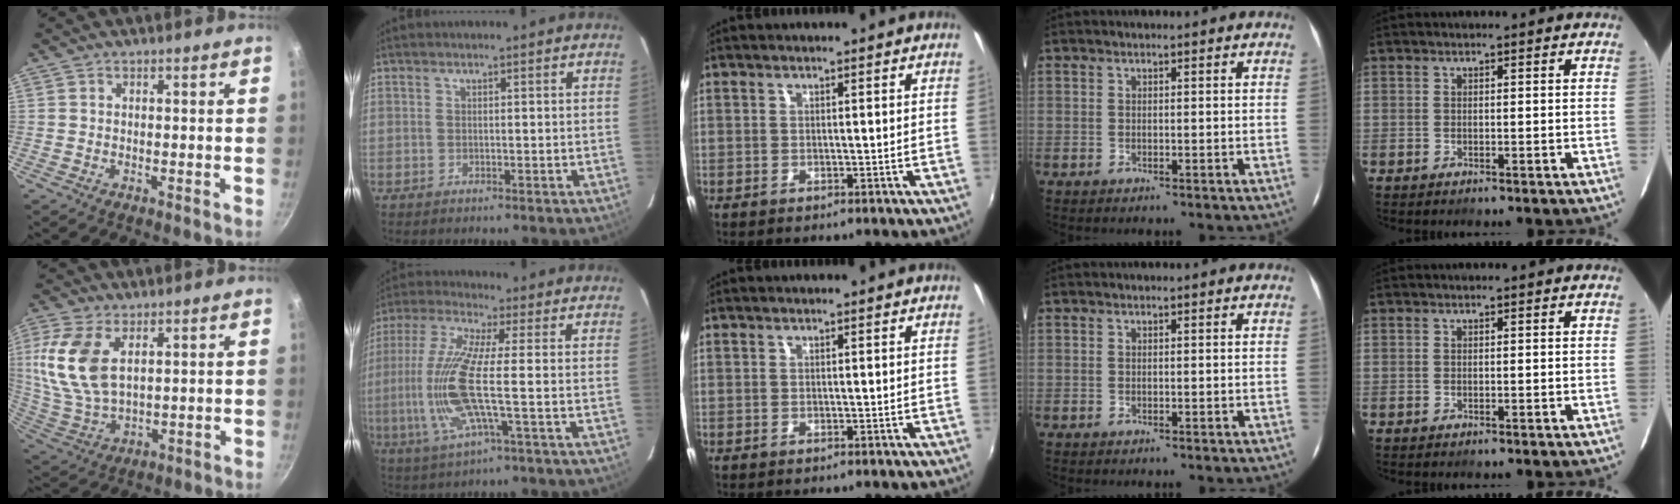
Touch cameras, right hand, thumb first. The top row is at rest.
{"thumb": {"total": 14.0, "force": [4.4, 7.6, 10.9], "torque": [-0.226, -0.015, 0.097]}, "index": {"total": 14.0, "force": [-2.3, 1.3, 13.7], "torque": [-0.284, -0.010, -0.043]}}